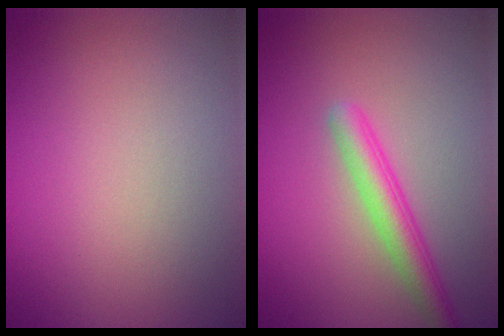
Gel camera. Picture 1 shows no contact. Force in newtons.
{"total": 3.0, "press": 3.0, "slide": 0.2}